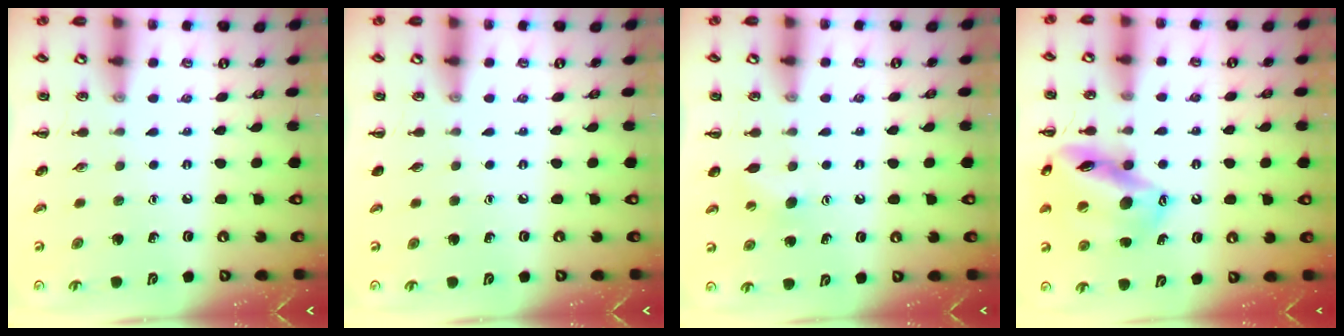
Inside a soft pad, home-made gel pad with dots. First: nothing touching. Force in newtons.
{"total": 0.0}
{"total": 4.0, "press": 3.9, "slide": 0.8}
{"total": 16.9, "press": 16.5, "slide": 4.0}